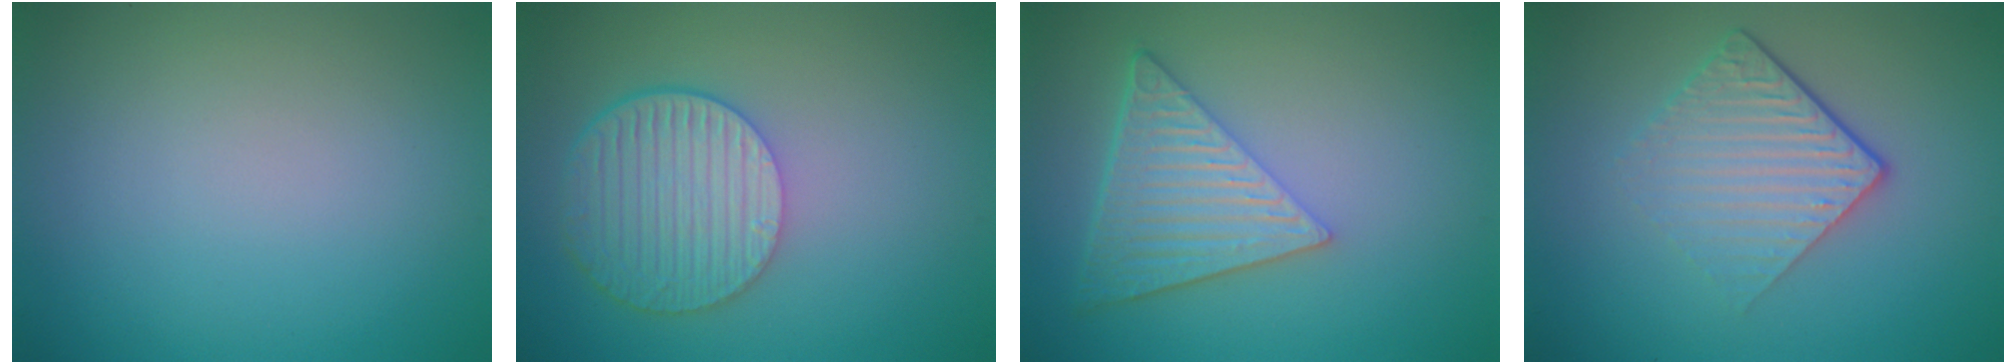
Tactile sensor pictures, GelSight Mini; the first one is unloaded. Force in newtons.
{"total": 6.1, "press": 4.5, "slide": 4.2}
{"total": 6.3, "press": 4.5, "slide": 4.4}
{"total": 4.4, "press": 2.9, "slide": 3.4}